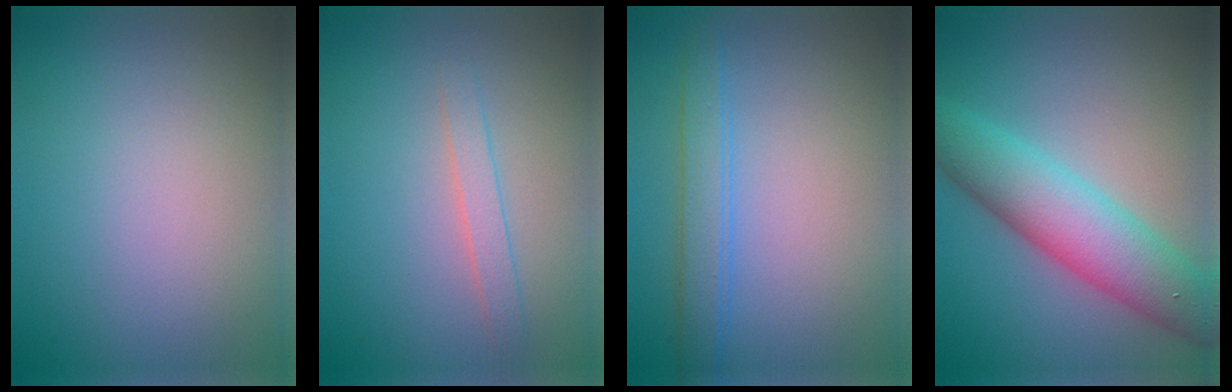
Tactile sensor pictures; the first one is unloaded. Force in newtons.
{"total": 1.6, "press": 1.6, "slide": 0.1}
{"total": 2.7, "press": 2.7, "slide": 0.1}
{"total": 7.8, "press": 7.8, "slide": 0.2}